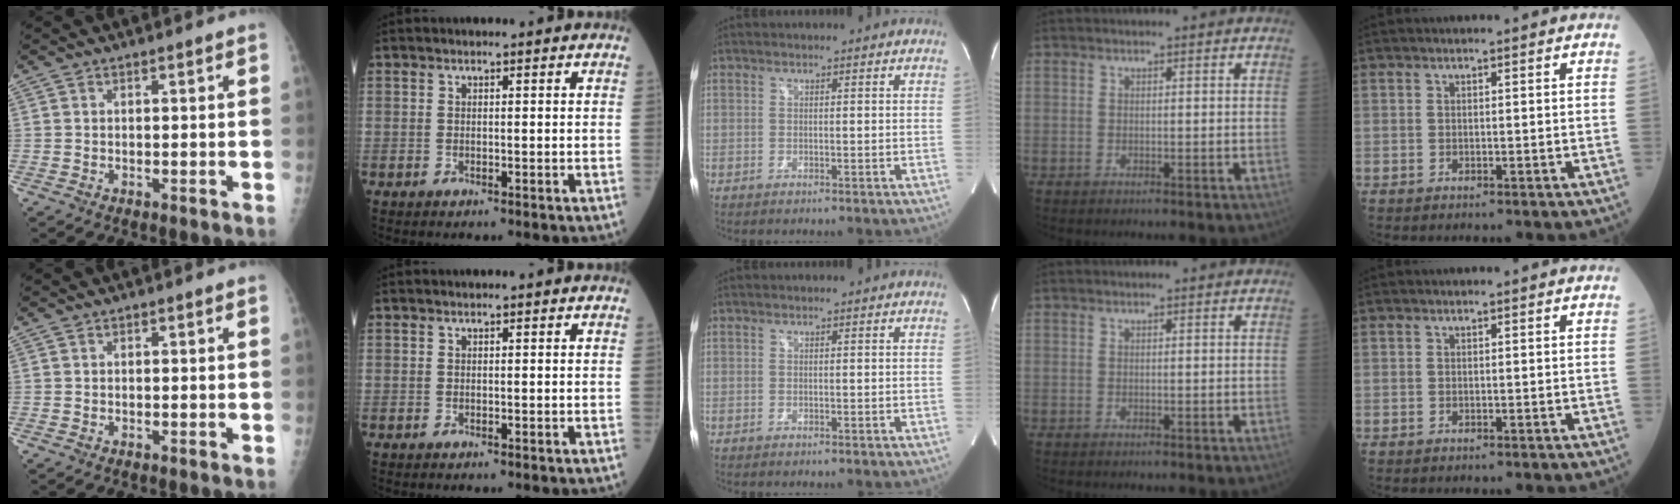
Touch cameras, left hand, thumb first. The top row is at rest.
{}